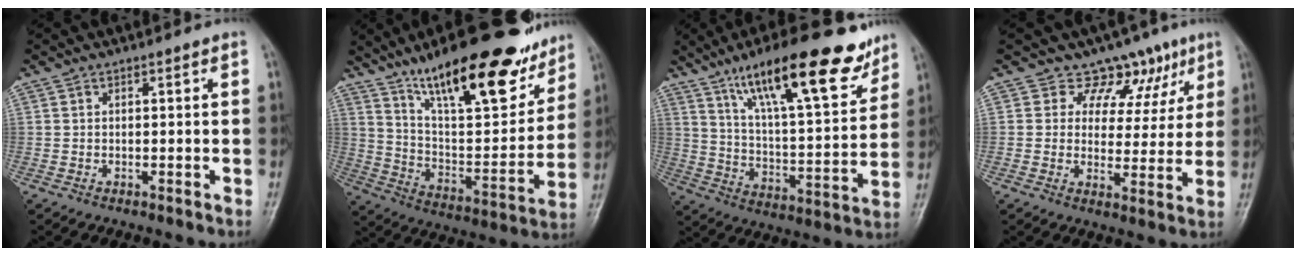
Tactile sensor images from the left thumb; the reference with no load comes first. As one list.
[{"total": 26.5, "force": [17.9, 8.4, 17.6], "torque": [-0.227, -0.064, 0.291]}, {"total": 22.5, "force": [14.5, 6.2, 16.1], "torque": [-0.226, -0.052, 0.237]}, {"total": 9.2, "force": [6.4, 6.4, 1.9], "torque": [0.016, -0.032, 0.075]}]